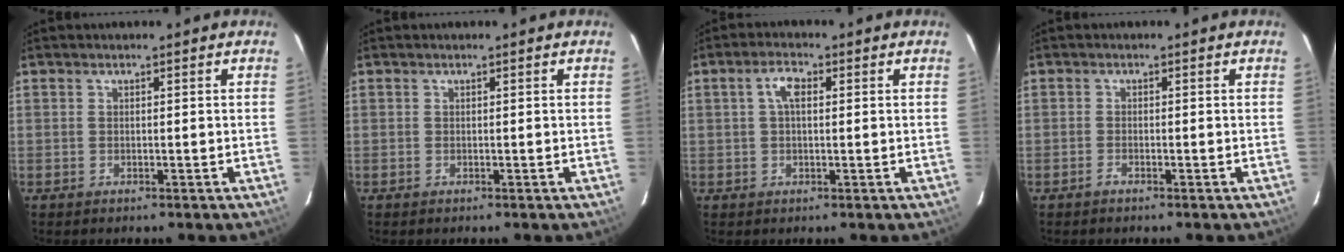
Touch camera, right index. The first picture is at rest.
{"total": 0.0}
{"total": 2.8, "force": [0.6, 1.1, 2.5], "torque": [-0.051, 0.010, 0.011]}
{"total": 0.9, "force": [-0.7, 0.2, 0.4], "torque": [-0.011, 0.000, -0.017]}